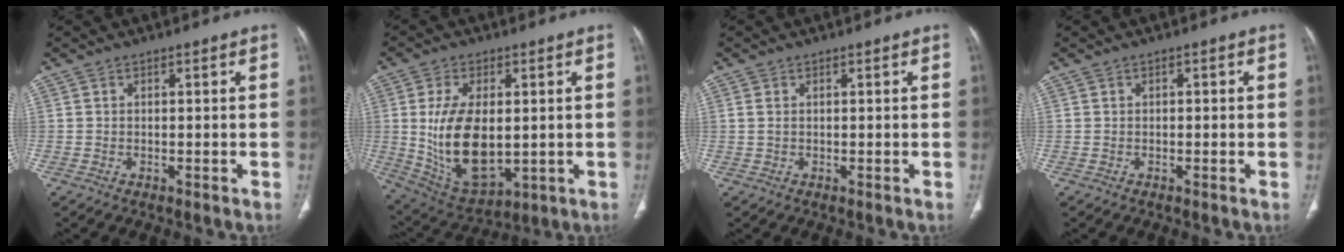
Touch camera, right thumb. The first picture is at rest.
{"total": 16.5, "force": [0.2, 9.1, 13.8], "torque": [-0.246, -0.013, 0.027]}
{"total": 1.0, "force": [0.3, 0.6, 0.8], "torque": [-0.026, 0.007, 0.011]}
{"total": 0.6, "force": [0.0, 0.3, 0.5], "torque": [-0.011, 0.003, 0.003]}